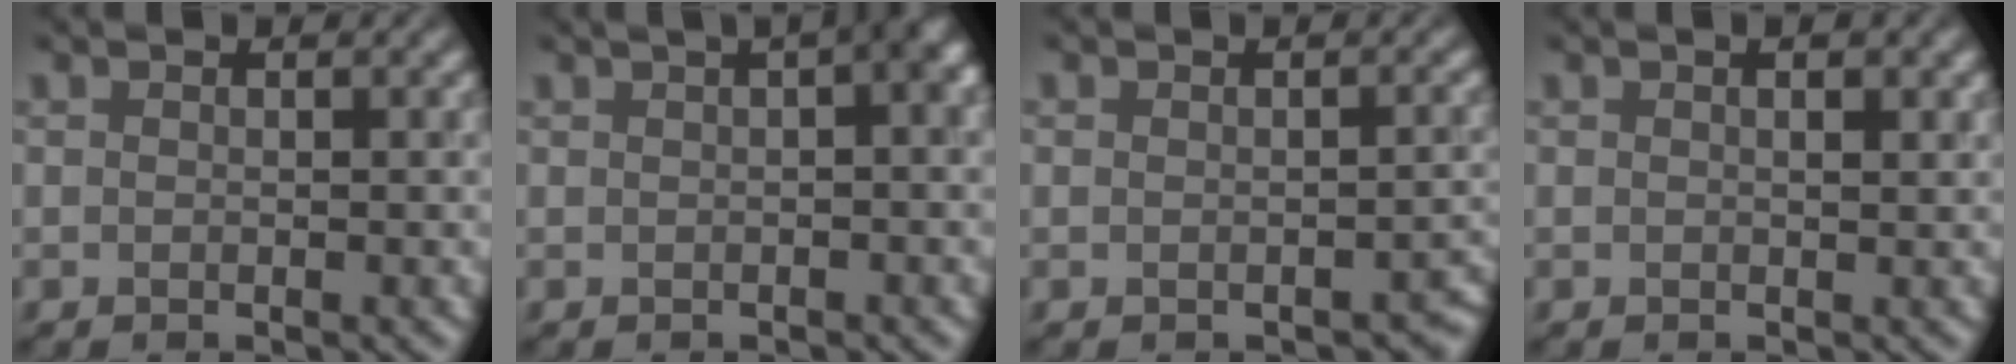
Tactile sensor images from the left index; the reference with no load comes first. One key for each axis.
{"total": 6.6, "fx": 2.0, "fy": 2.8, "fz": 5.7, "tx": -0.027, "ty": 0.038, "tz": 0.005}
{"total": 1.9, "fx": -1.1, "fy": 1.3, "fz": 0.8, "tx": -0.002, "ty": -0.011, "tz": -0.013}
{"total": 1.5, "fx": 0.8, "fy": 0.4, "fz": 1.2, "tx": -0.005, "ty": -0.002, "tz": 0.003}